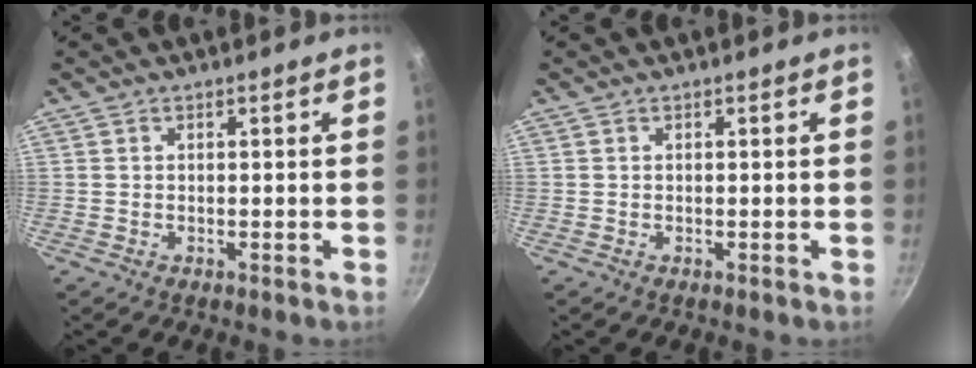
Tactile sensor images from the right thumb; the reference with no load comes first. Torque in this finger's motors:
{"motor_torque": [0.00, 0.00, 0.01, 0.01, 0.00]}